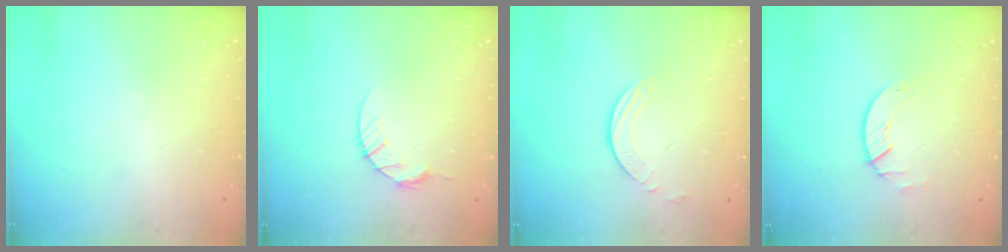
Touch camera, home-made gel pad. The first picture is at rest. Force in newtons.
{"total": 5.1, "press": 5.0, "slide": 0.6}
{"total": 1.7, "press": 1.7, "slide": 0.2}
{"total": 2.7, "press": 2.7, "slide": 0.3}